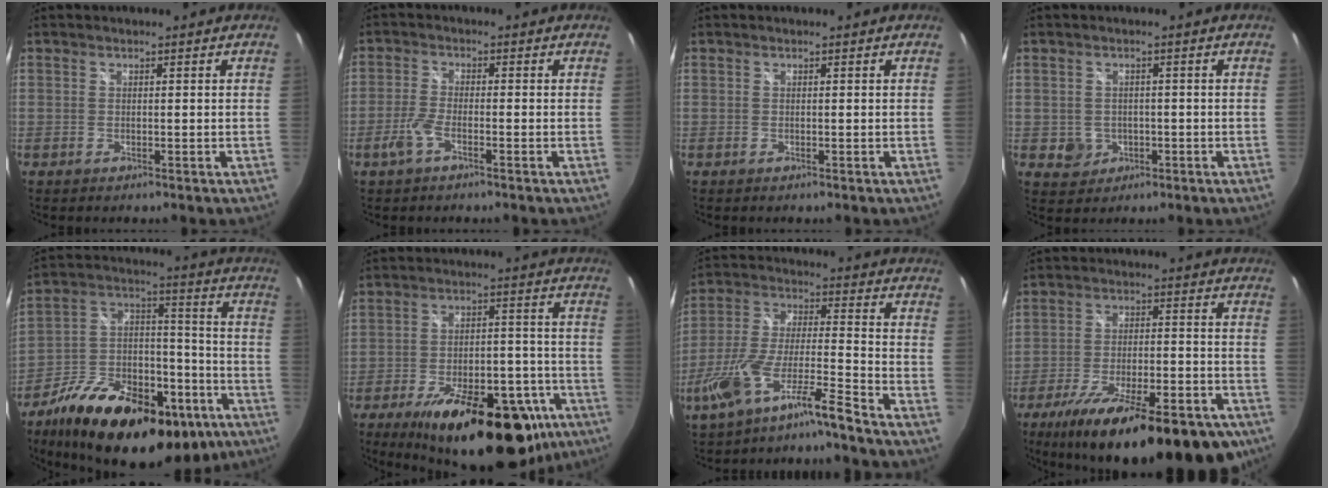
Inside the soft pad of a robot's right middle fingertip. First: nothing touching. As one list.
[{"total": 3.9, "force": [-2.2, 1.0, 3.1], "torque": [-0.082, -0.001, -0.044]}, {"total": 0.0}, {"total": 3.7, "force": [-0.8, 3.5, 1.0], "torque": [-0.023, 0.003, -0.003]}, {"total": 29.8, "force": [-18.2, 14.2, 18.8], "torque": [-0.322, 0.008, -0.274]}, {"total": 27.8, "force": [-17.5, 11.6, 18.2], "torque": [-0.268, -0.001, -0.226]}, {"total": 11.1, "force": [-8.3, 0.1, 7.4], "torque": [-0.156, 0.002, -0.155]}, {"total": 26.2, "force": [-18.2, 7.7, 17.3], "torque": [-0.284, -0.046, -0.256]}]